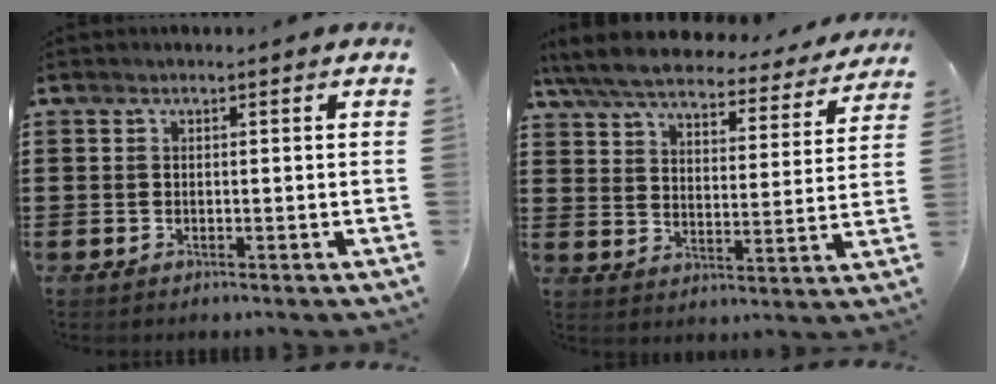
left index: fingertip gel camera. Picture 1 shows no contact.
{"total": 7.0, "force": [6.5, 1.0, 2.5], "torque": [-0.077, -0.036, 0.113]}